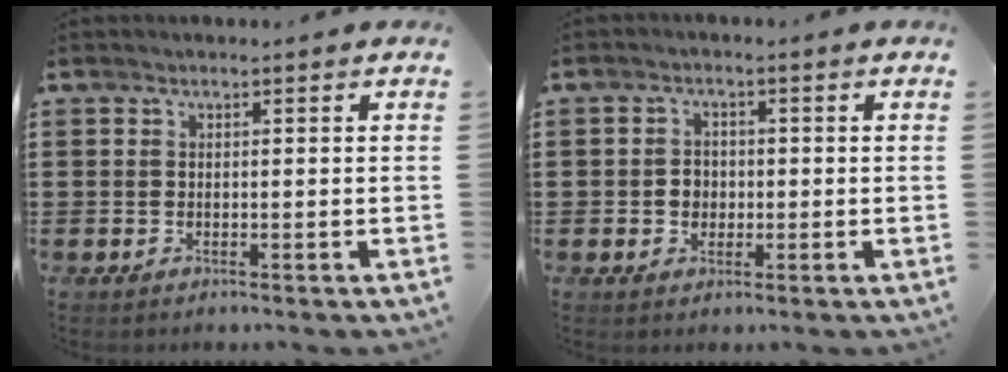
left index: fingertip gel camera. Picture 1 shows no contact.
{"total": 2.4, "force": [-0.3, 2.2, 0.9], "torque": [-0.026, 0.006, -0.010]}